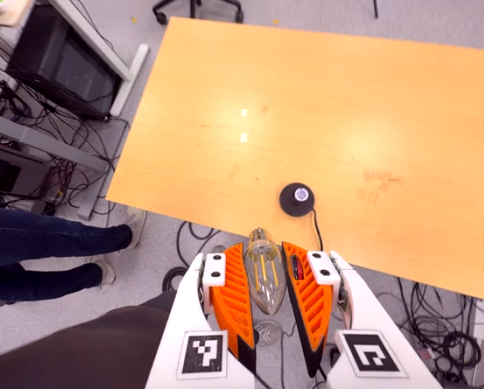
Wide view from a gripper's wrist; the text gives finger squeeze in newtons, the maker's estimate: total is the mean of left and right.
{"total": 13.3, "left": 14.1, "right": 12.6}